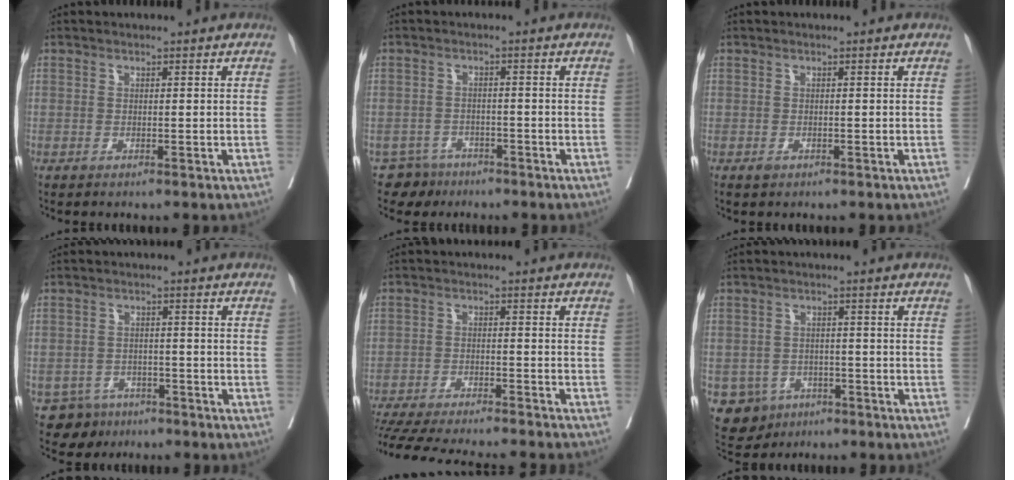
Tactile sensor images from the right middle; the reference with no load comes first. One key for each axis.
{"total": 3.7, "fx": -2.7, "fy": 2.4, "fz": -0.5, "tx": 0.010, "ty": 0.006, "tz": -0.043}
{"total": 0.8, "fx": -0.4, "fy": 0.6, "fz": 0.3, "tx": -0.005, "ty": 0.001, "tz": -0.003}
{"total": 4.6, "fx": -3.0, "fy": 3.5, "fz": 0.3, "tx": 0.000, "ty": 0.007, "tz": -0.040}
{"total": 19.5, "fx": -17.7, "fy": 1.5, "fz": 8.1, "tx": -0.155, "ty": -0.041, "tz": -0.251}
{"total": 6.3, "fx": -2.9, "fy": 5.4, "fz": 1.0, "tx": -0.023, "ty": 0.007, "tz": -0.036}